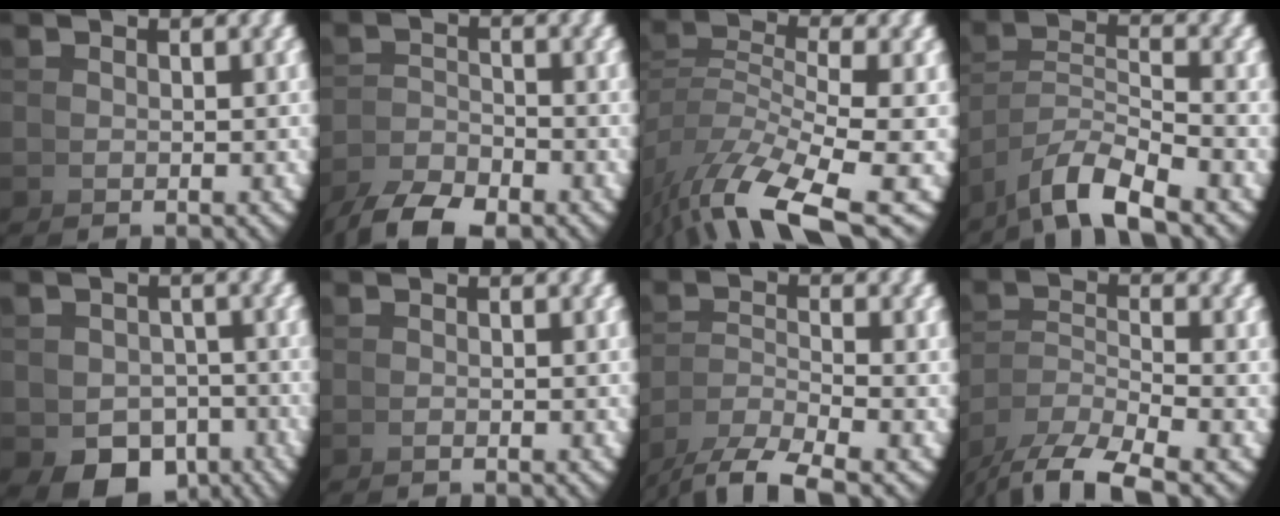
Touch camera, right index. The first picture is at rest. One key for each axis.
{"total": 3.7, "fx": -3.4, "fy": 0.4, "fz": 1.3, "tx": -0.003, "ty": -0.005, "tz": -0.058}
{"total": 6.8, "fx": -4.0, "fy": 2.2, "fz": 5.1, "tx": -0.101, "ty": -0.037, "tz": -0.040}
{"total": 6.0, "fx": -3.3, "fy": 3.3, "fz": 3.7, "tx": -0.068, "ty": -0.017, "tz": -0.049}
{"total": 6.2, "fx": -3.5, "fy": 4.3, "fz": 2.7, "tx": -0.036, "ty": -0.028, "tz": -0.047}
{"total": 0.6, "fx": -0.3, "fy": -0.4, "fz": -0.1, "tx": 0.006, "ty": 0.003, "tz": -0.009}
{"total": 4.5, "fx": -3.5, "fy": 1.3, "fz": 2.5, "tx": -0.042, "ty": -0.011, "tz": -0.051}
{"total": 5.4, "fx": -3.5, "fy": 2.8, "fz": 3.0, "tx": -0.058, "ty": -0.013, "tz": -0.052}